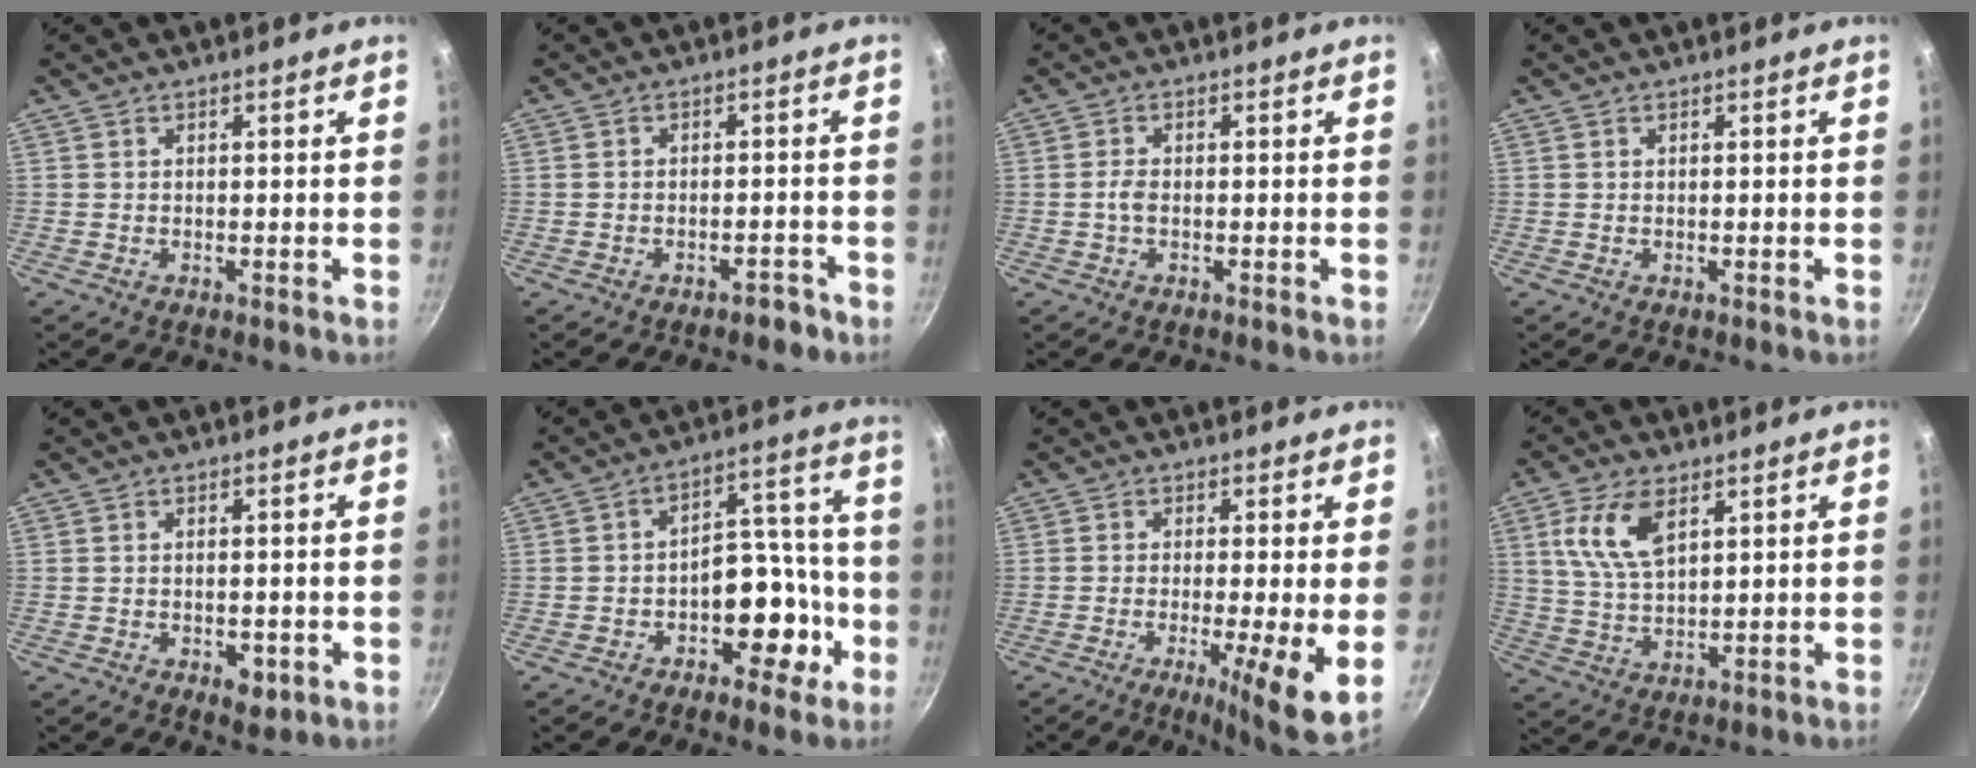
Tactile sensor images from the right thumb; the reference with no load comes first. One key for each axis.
{"total": 2.9, "fx": -2.2, "fy": 1.3, "fz": 1.4, "tx": -0.007, "ty": 0.032, "tz": -0.018}
{"total": 1.8, "fx": -0.4, "fy": 0.9, "fz": 1.5, "tx": -0.033, "ty": 0.007, "tz": -0.012}
{"total": 0.0}
{"total": 3.6, "fx": -1.2, "fy": 2.0, "fz": 2.7, "tx": -0.034, "ty": 0.000, "tz": -0.012}
{"total": 12.1, "fx": -4.7, "fy": 7.8, "fz": 7.9, "tx": -0.052, "ty": 0.070, "tz": -0.059}
{"total": 10.5, "fx": -2.0, "fy": 1.6, "fz": 10.2, "tx": -0.150, "ty": -0.009, "tz": -0.029}
{"total": 9.7, "fx": 4.0, "fy": 4.9, "fz": 7.4, "tx": -0.142, "ty": -0.012, "tz": 0.082}